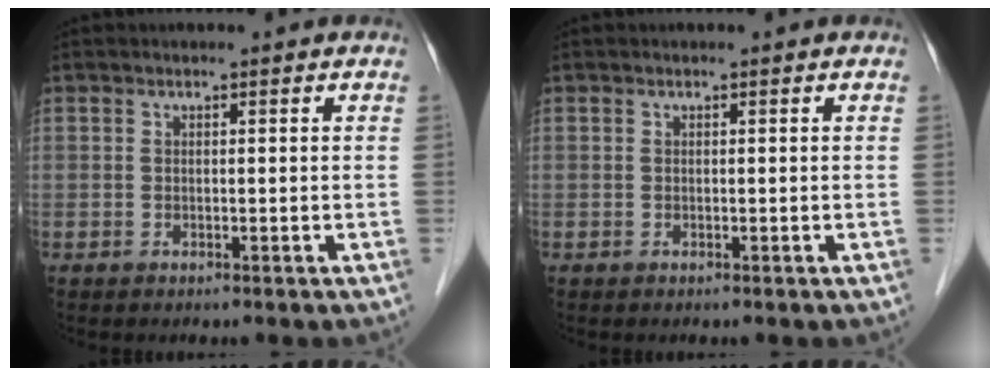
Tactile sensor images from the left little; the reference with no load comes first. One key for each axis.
{"total": 0.0}